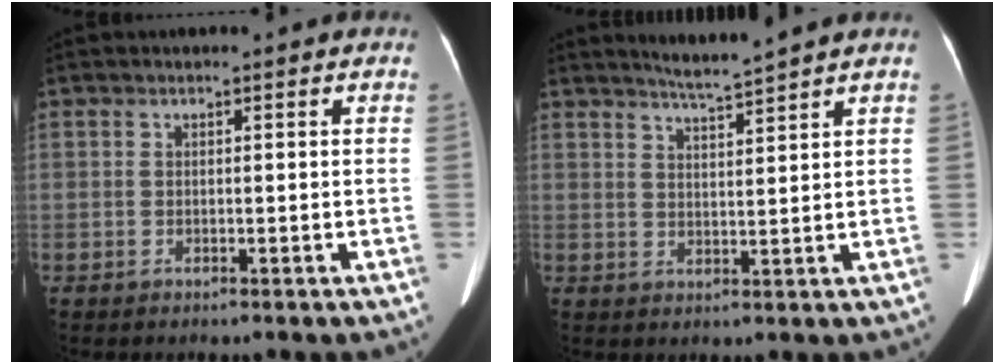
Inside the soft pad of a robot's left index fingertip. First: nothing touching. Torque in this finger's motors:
{"motor_torque": [0.22, -0.49, 0.05, 0.00]}